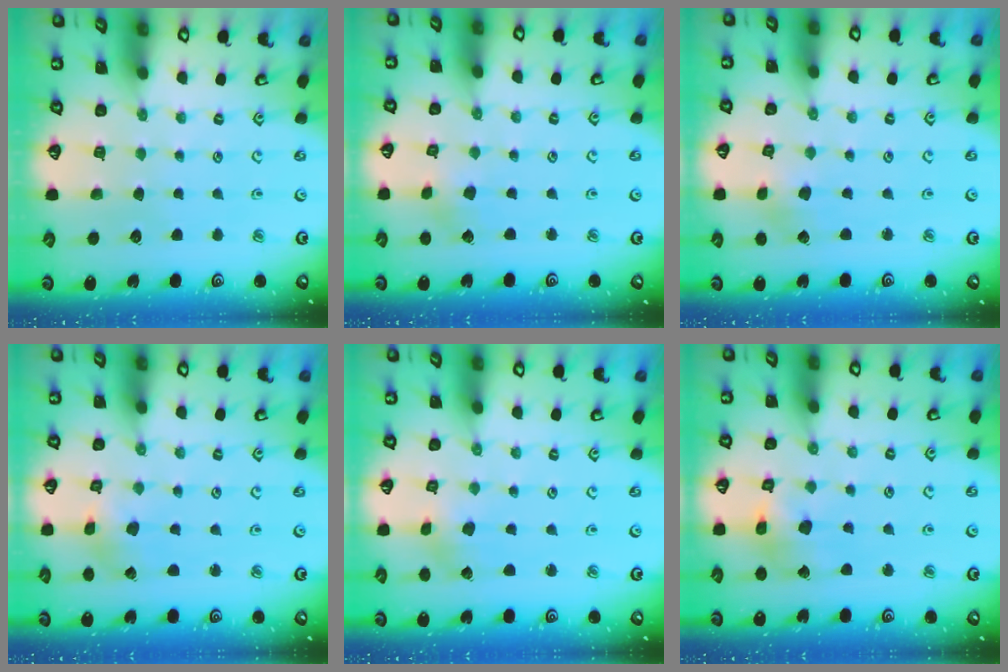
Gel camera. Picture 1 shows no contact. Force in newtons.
{"total": 2.9, "press": 2.9, "slide": 0.2}
{"total": 2.0, "press": 1.9, "slide": 0.3}
{"total": 1.5, "press": 1.5, "slide": 0.3}
{"total": 1.4, "press": 1.4, "slide": 0.3}
{"total": 10.2, "press": 10.1, "slide": 1.5}